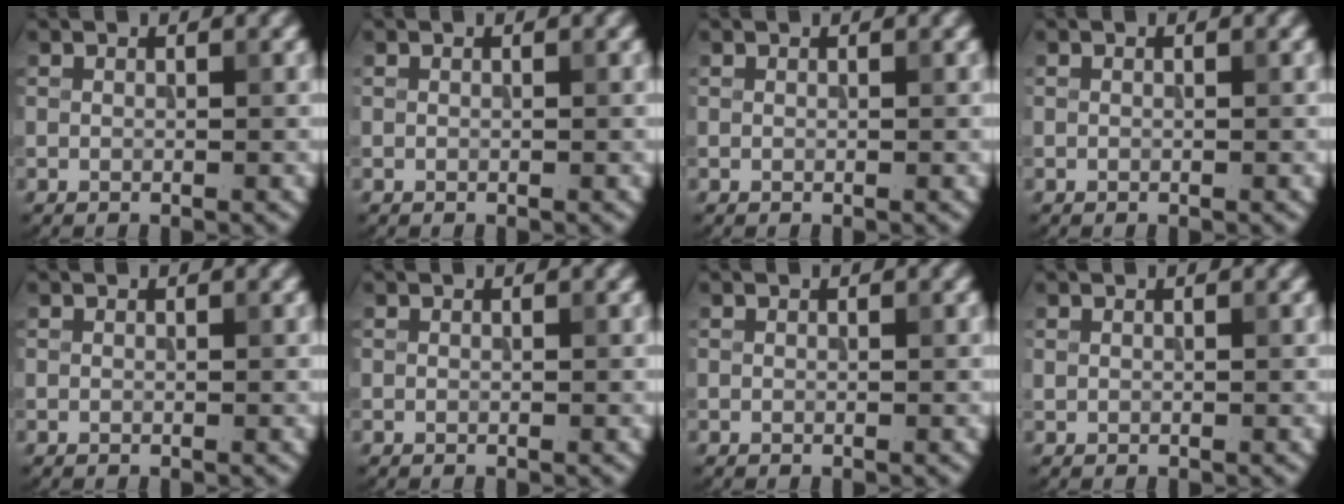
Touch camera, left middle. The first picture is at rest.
{"total": 0.0}
{"total": 0.0}
{"total": 0.0}
{"total": 0.0}
{"total": 0.0}
{"total": 0.0}
{"total": 0.0}